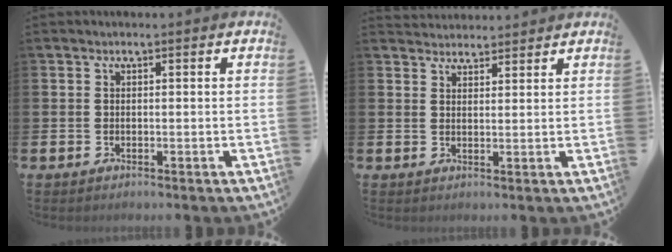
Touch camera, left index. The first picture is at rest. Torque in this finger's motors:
{"motor_torque": [-0.25, -0.48, 0.09, 0.01]}